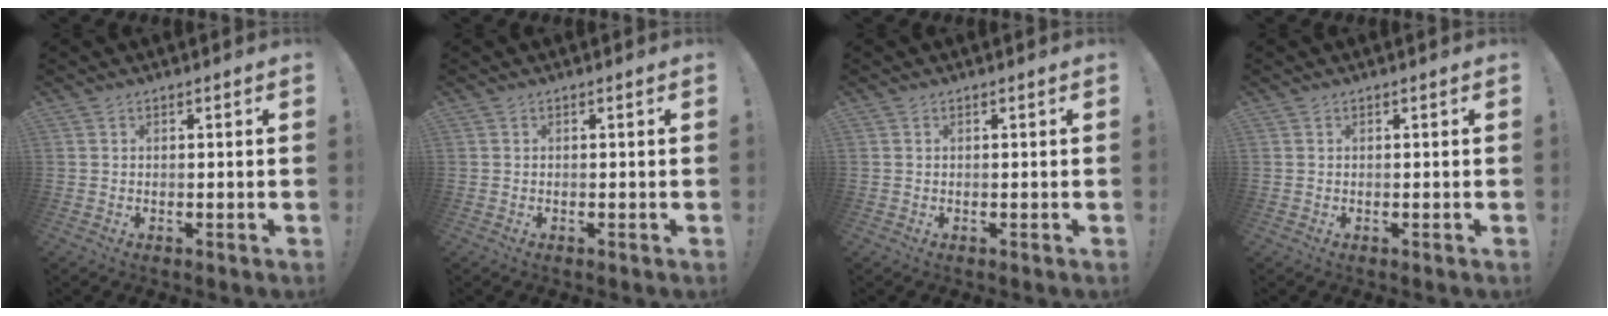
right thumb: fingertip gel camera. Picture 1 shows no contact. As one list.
[{"total": 0.0}, {"total": 0.0}, {"total": 0.0}]